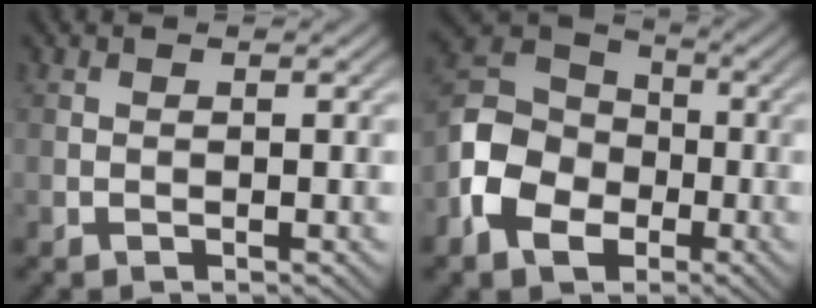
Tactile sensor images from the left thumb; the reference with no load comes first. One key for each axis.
{"total": 10.2, "fx": -4.0, "fy": 7.5, "fz": 5.6, "tx": -0.143, "ty": -0.004, "tz": -0.102}